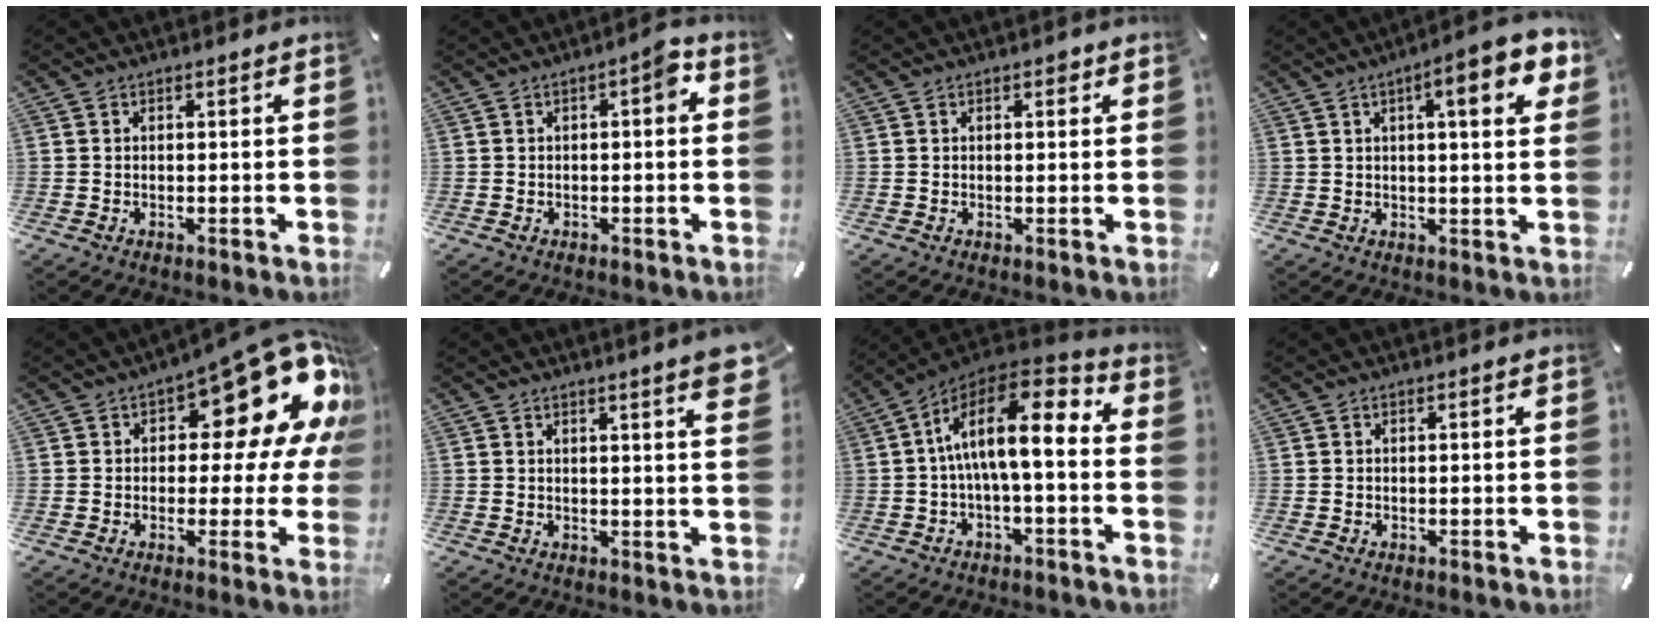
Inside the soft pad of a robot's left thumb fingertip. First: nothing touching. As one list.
[{"total": 4.3, "force": [-0.3, 1.6, 4.0], "torque": [-0.059, 0.011, -0.012]}, {"total": 0.9, "force": [0.3, 0.5, 0.7], "torque": [-0.006, 0.002, 0.002]}, {"total": 10.7, "force": [4.7, 2.5, 9.3], "torque": [-0.125, -0.020, 0.067]}, {"total": 20.2, "force": [10.4, 9.3, 14.6], "torque": [-0.176, -0.079, 0.169]}, {"total": 5.1, "force": [3.0, 0.4, 4.0], "torque": [-0.059, -0.018, 0.048]}, {"total": 15.2, "force": [0.9, 6.2, 13.8], "torque": [-0.249, -0.011, 0.016]}, {"total": 0.0}]